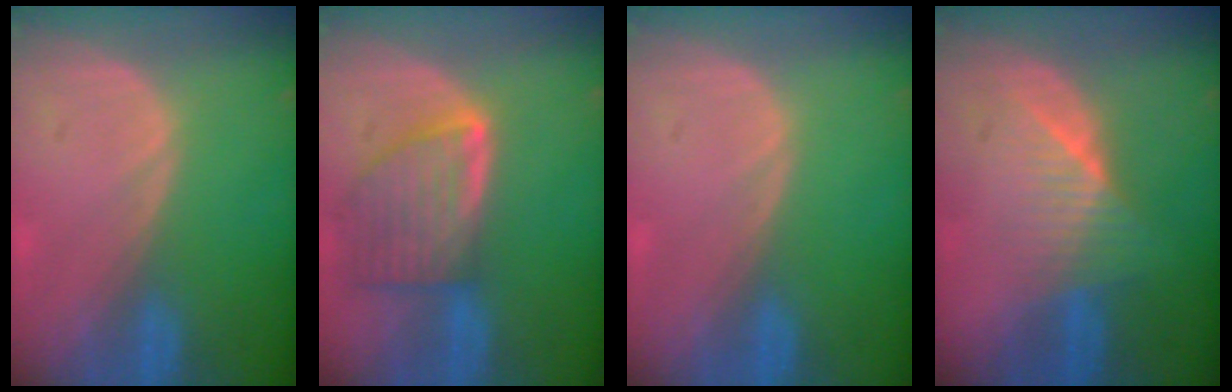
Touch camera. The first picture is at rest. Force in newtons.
{"total": 8.1, "press": 7.2, "slide": 3.6}
{"total": 0.0}
{"total": 6.1, "press": 5.7, "slide": 2.1}